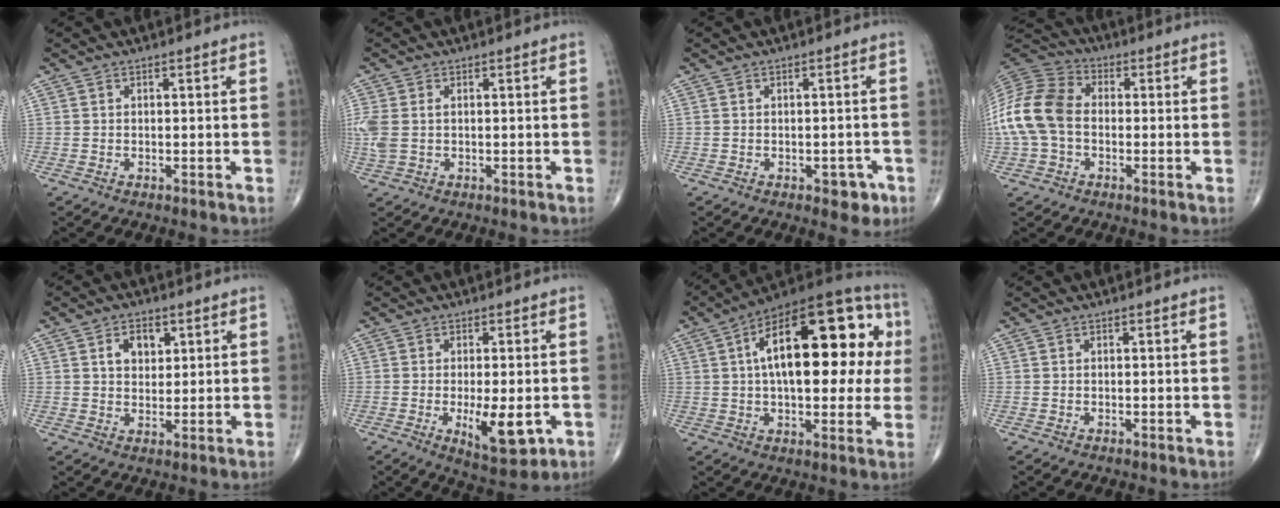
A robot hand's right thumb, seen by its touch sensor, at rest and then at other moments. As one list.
[{"total": 5.1, "force": [0.2, 3.2, 3.9], "torque": [-0.121, 0.011, 0.010]}, {"total": 3.5, "force": [-1.6, 2.1, 2.3], "torque": [-0.007, 0.006, -0.018]}, {"total": 14.5, "force": [-1.2, 10.3, 10.2], "torque": [-0.218, 0.034, -0.030]}, {"total": 5.3, "force": [2.1, 3.6, 3.3], "torque": [-0.031, -0.009, 0.032]}, {"total": 9.0, "force": [-2.2, 3.4, 8.0], "torque": [-0.113, -0.018, -0.026]}, {"total": 26.8, "force": [5.1, 12.2, 23.3], "torque": [-0.328, 0.034, 0.066]}, {"total": 0.0}]